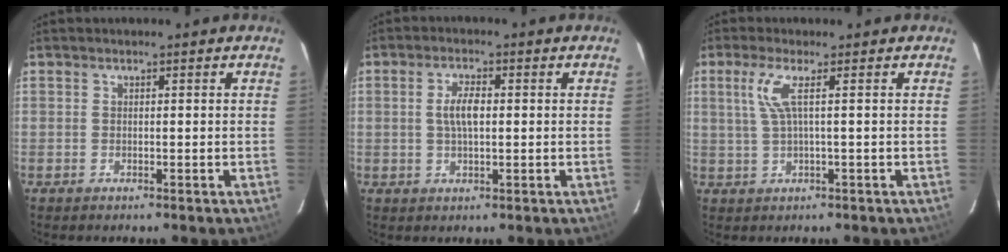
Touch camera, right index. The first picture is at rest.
{"total": 4.3, "force": [0.4, 1.7, 4.0], "torque": [-0.077, 0.005, 0.010]}
{"total": 4.1, "force": [1.0, -0.5, 3.9], "torque": [-0.074, 0.004, 0.028]}